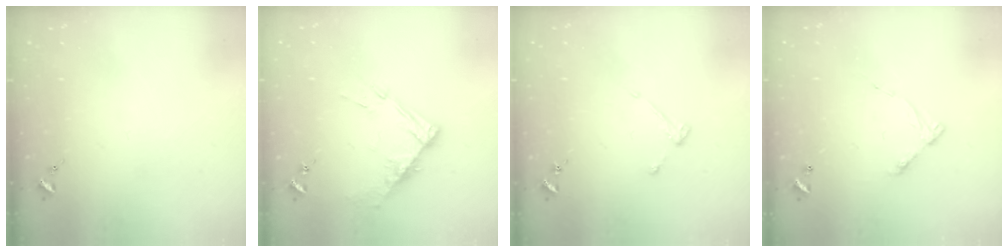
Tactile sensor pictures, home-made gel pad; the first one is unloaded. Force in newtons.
{"total": 10.1, "press": 10.0, "slide": 1.1}
{"total": 3.0, "press": 3.0, "slide": 0.4}
{"total": 5.9, "press": 5.9, "slide": 0.4}